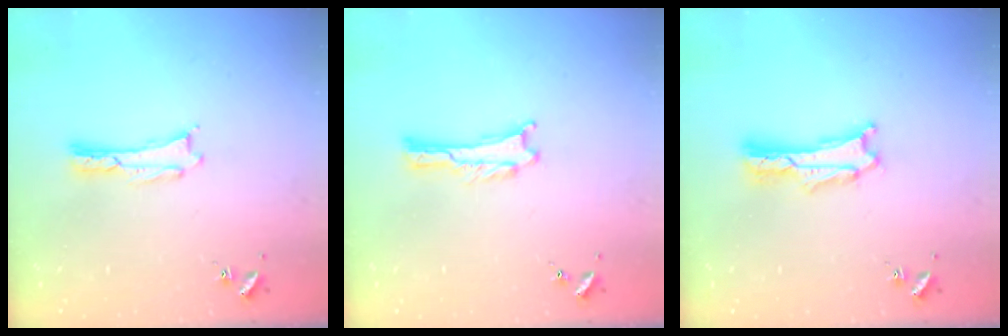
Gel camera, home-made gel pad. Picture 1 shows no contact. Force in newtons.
{"total": 0.0}
{"total": 1.4, "press": 1.3, "slide": 0.2}